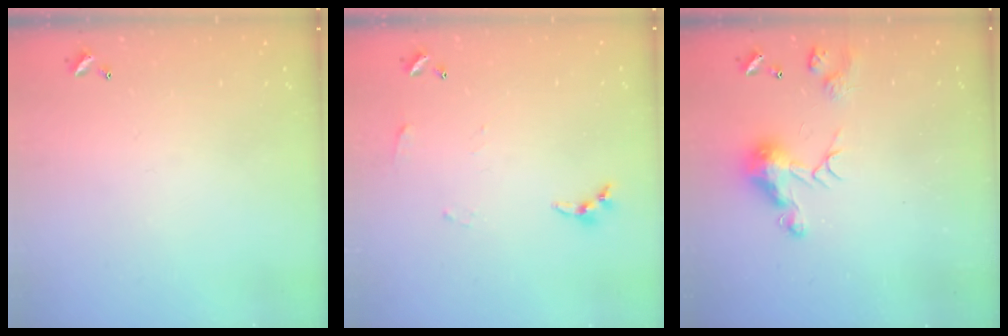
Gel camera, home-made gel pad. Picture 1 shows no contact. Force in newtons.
{"total": 4.5, "press": 4.5, "slide": 0.1}
{"total": 7.9, "press": 7.8, "slide": 0.9}